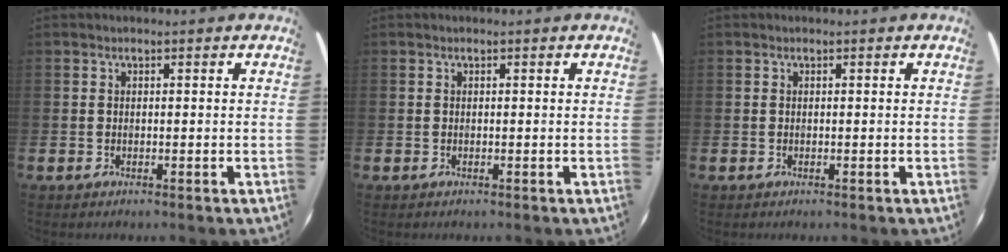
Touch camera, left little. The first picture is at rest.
{"total": 0.0}
{"total": 0.0}